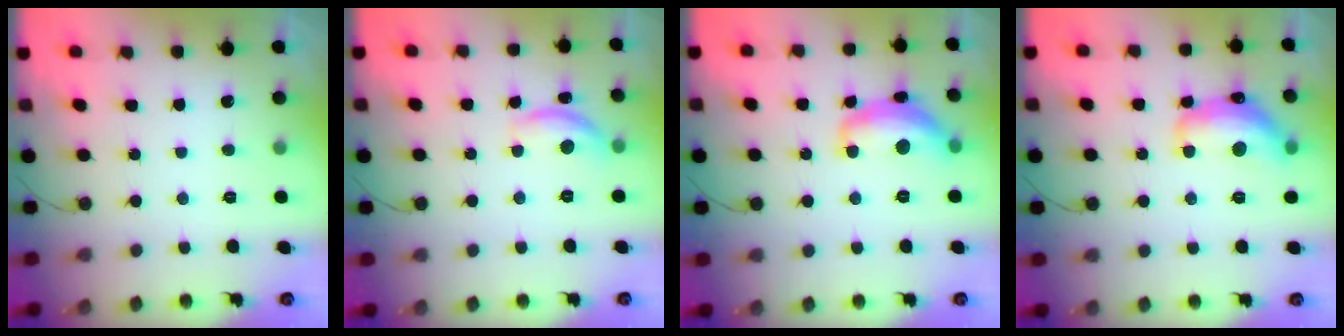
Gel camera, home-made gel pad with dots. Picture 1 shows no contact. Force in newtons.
{"total": 9.7, "press": 9.7, "slide": 0.7}
{"total": 14.5, "press": 14.4, "slide": 1.1}
{"total": 17.4, "press": 17.4, "slide": 1.1}